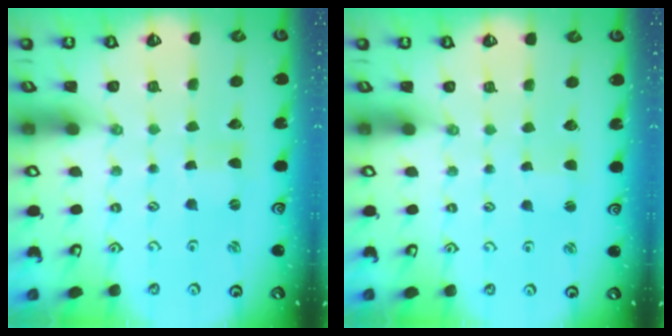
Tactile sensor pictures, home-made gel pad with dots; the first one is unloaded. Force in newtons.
{"total": 1.8, "press": 1.8, "slide": 0.3}